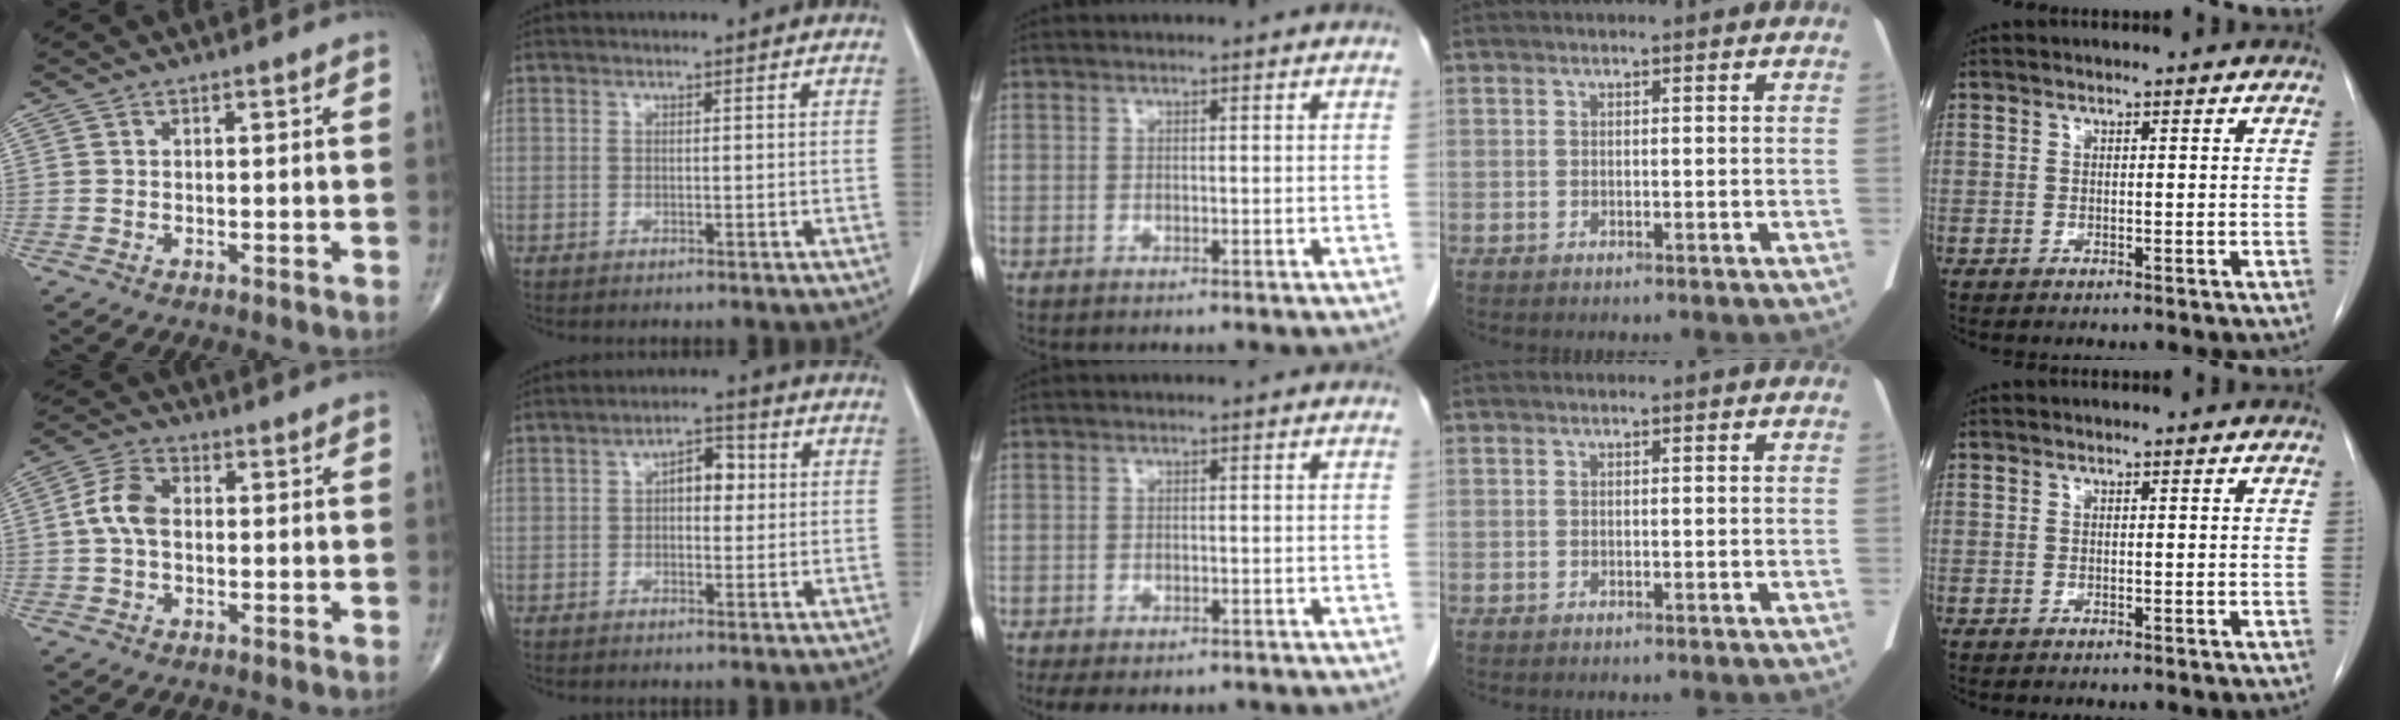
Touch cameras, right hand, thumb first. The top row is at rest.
{"thumb": {"total": 6.3, "force": [0.1, 4.1, 4.8], "torque": [-0.098, 0.018, -0.006]}, "index": {"total": 4.6, "force": [0.7, 2.4, 3.9], "torque": [-0.060, 0.020, 0.007]}, "middle": {"total": 5.3, "force": [-4.0, 2.6, 2.5], "torque": [-0.031, -0.006, -0.053]}}